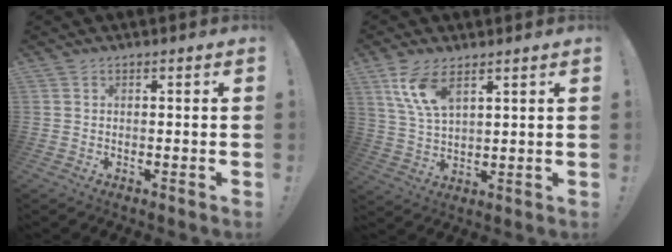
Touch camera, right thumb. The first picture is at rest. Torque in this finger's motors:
{"motor_torque": [-0.10, 0.72, 0.44, -0.26, 0.18]}